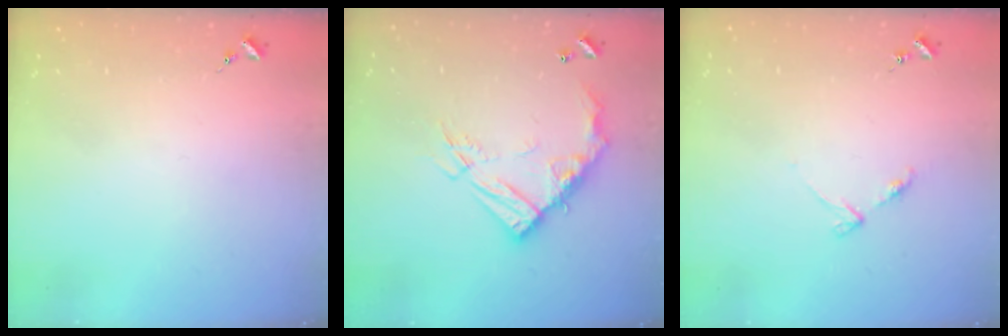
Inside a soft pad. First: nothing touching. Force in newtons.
{"total": 16.2, "press": 16.2, "slide": 1.4}
{"total": 4.0, "press": 4.0, "slide": 0.6}